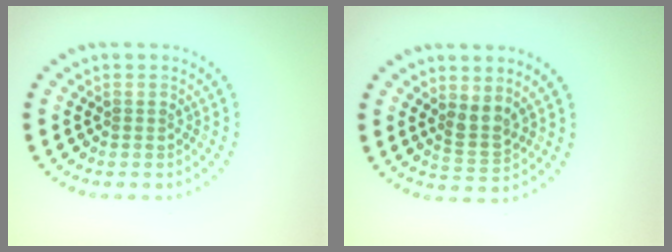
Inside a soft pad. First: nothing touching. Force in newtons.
{"total": 2.2, "press": 1.8, "slide": 1.2}